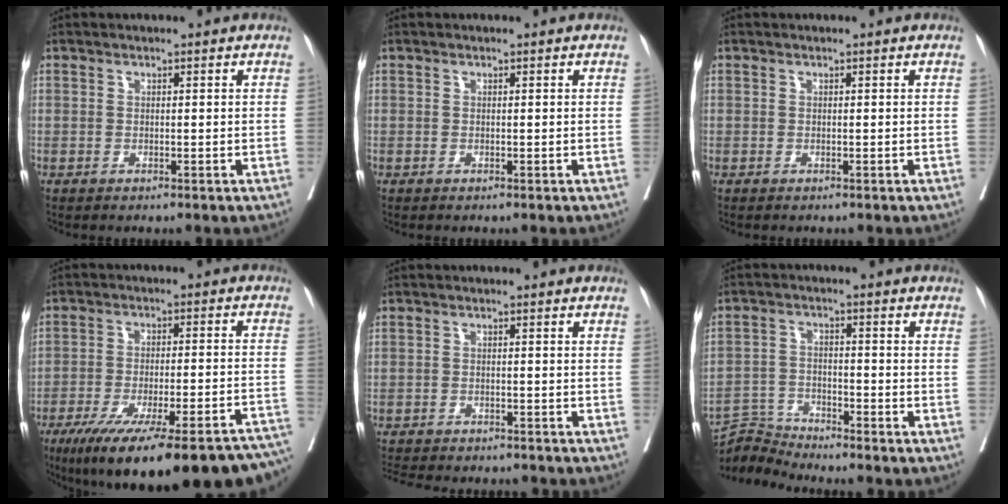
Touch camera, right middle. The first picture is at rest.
{"total": 0.0}
{"total": 0.0}
{"total": 27.6, "force": [-21.8, 3.2, 16.5], "torque": [-0.178, -0.024, -0.298]}
{"total": 11.7, "force": [-10.6, 2.6, 4.2], "torque": [-0.080, -0.010, -0.140]}
{"total": 5.3, "force": [-5.1, -0.8, -1.1], "torque": [0.015, -0.005, -0.096]}